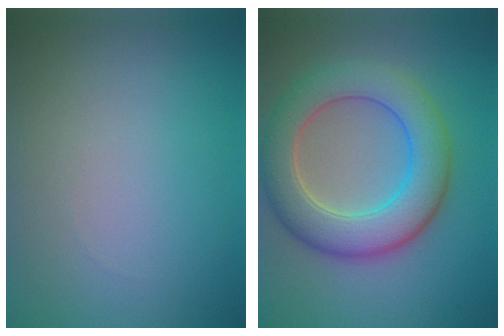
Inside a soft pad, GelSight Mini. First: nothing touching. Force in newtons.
{"total": 7.6, "press": 7.6, "slide": 0.4}